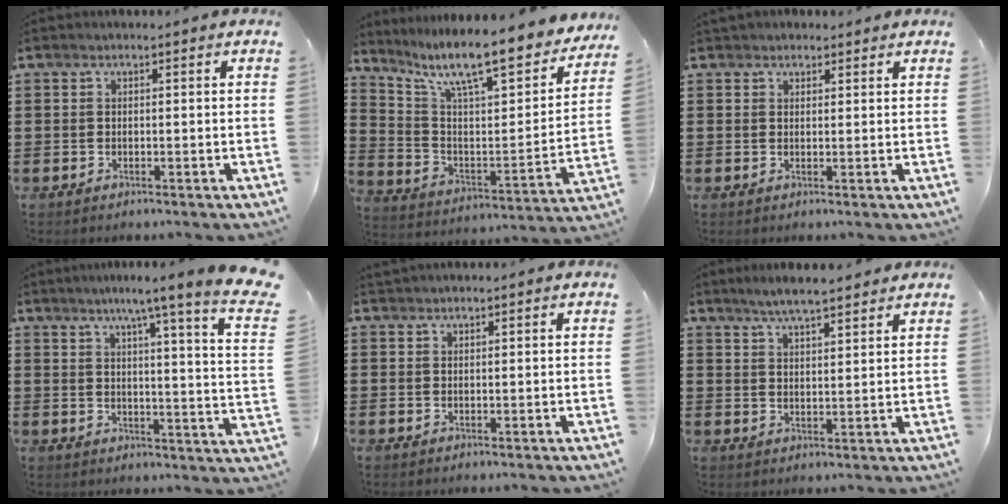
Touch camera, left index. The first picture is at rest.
{"total": 11.0, "force": [9.0, 1.4, 6.2], "torque": [-0.143, -0.068, 0.145]}
{"total": 1.8, "force": [1.5, 1.0, 0.0], "torque": [0.003, 0.002, 0.028]}
{"total": 7.1, "force": [5.1, -1.7, 4.6], "torque": [-0.101, -0.038, 0.075]}
{"total": 0.8, "force": [0.8, 0.3, 0.1], "torque": [-0.003, 0.002, 0.016]}
{"total": 4.5, "force": [4.1, 0.3, 1.9], "torque": [-0.048, -0.005, 0.073]}